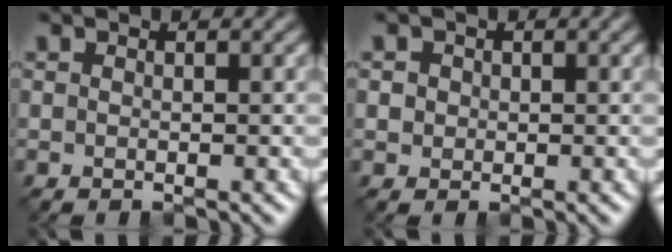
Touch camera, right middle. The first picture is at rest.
{"total": 1.2, "force": [0.3, 1.1, 0.4], "torque": [-0.002, 0.001, 0.004]}